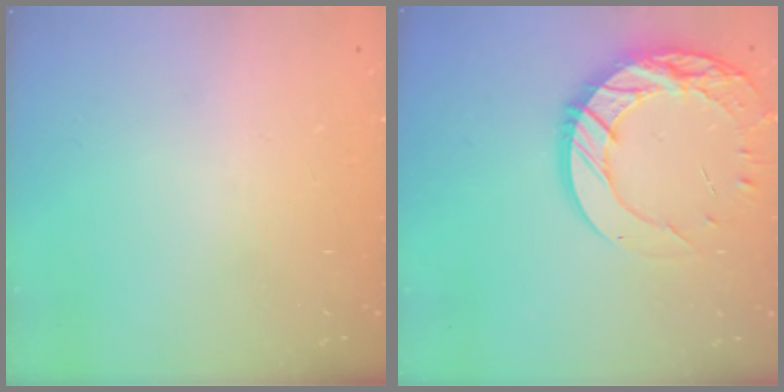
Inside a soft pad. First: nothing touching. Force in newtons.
{"total": 16.6, "press": 16.5, "slide": 1.2}